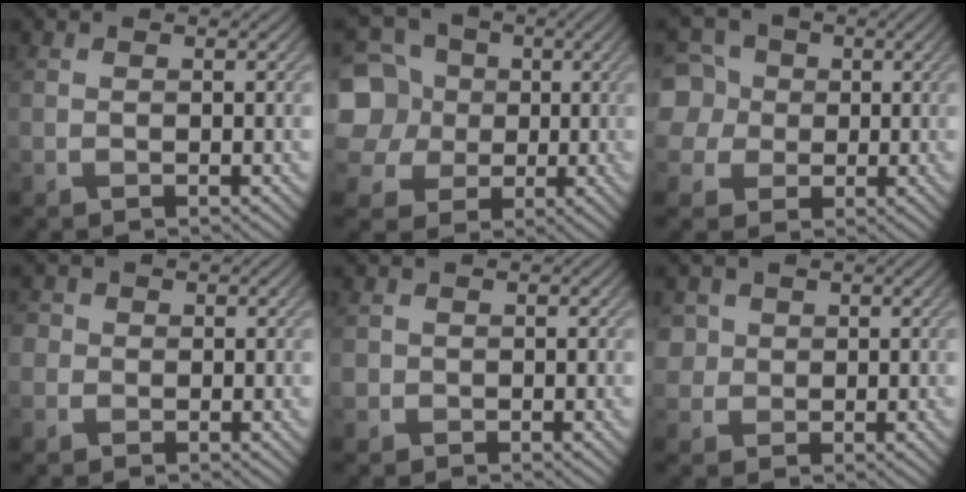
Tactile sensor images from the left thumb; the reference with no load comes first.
{"total": 10.1, "force": [0.9, 9.1, 4.4], "torque": [-0.158, 0.007, -0.004]}
{"total": 7.0, "force": [0.7, 6.4, 2.8], "torque": [-0.095, 0.016, -0.003]}
{"total": 2.5, "force": [0.5, 2.4, 0.6], "torque": [-0.013, 0.004, -0.008]}
{"total": 1.0, "force": [-0.1, 1.0, 0.1], "torque": [0.000, -0.004, -0.005]}
{"total": 2.8, "force": [0.8, 2.6, 0.6], "torque": [-0.026, -0.003, 0.021]}